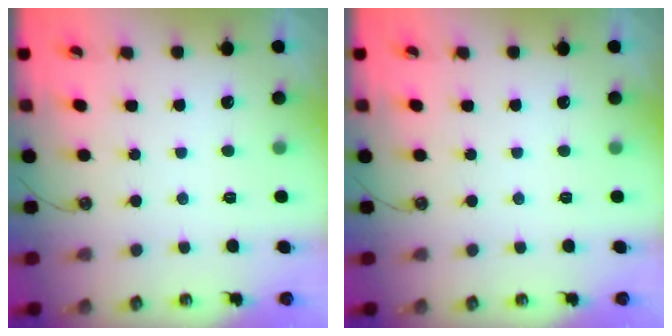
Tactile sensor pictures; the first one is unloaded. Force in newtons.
{"total": 0.0}